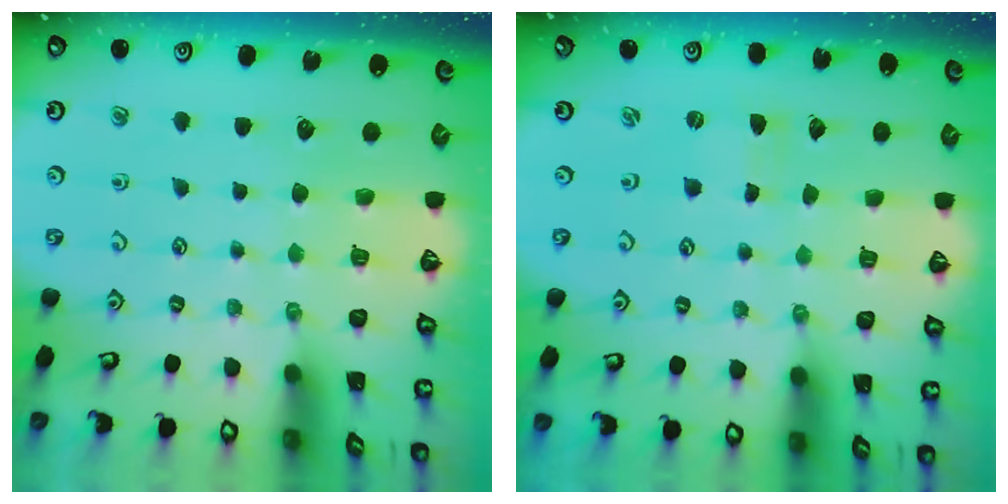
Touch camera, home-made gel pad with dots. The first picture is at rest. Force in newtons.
{"total": 0.0}